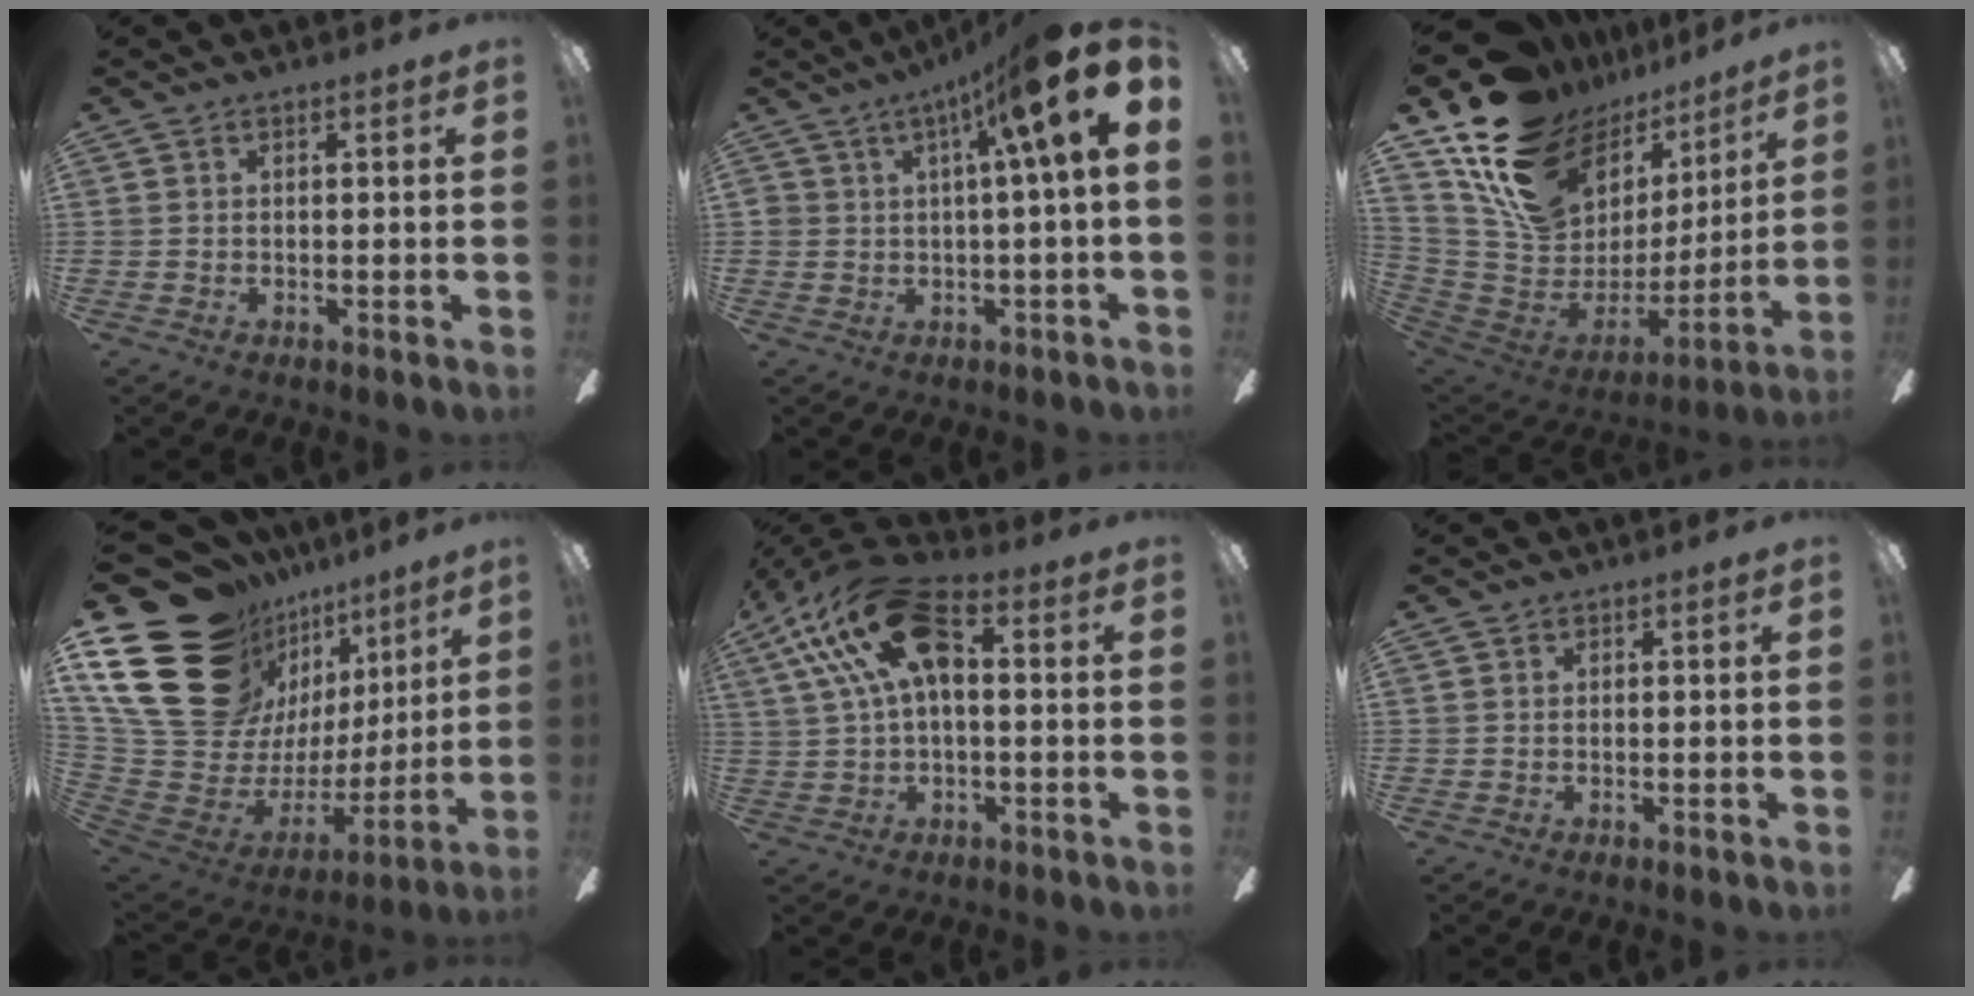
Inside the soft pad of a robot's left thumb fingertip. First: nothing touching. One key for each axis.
{"total": 13.9, "fx": 5.7, "fy": 2.5, "fz": 12.4, "tx": -0.190, "ty": -0.031, "tz": 0.080}
{"total": 20.8, "fx": 13.0, "fy": 13.2, "fz": 9.5, "tx": -0.175, "ty": -0.078, "tz": 0.258}
{"total": 27.3, "fx": 14.3, "fy": 17.3, "fz": 15.5, "tx": -0.280, "ty": -0.102, "tz": 0.306}
{"total": 20.5, "fx": 5.8, "fy": 10.4, "fz": 16.7, "tx": -0.335, "ty": -0.007, "tz": 0.095}
{"total": 0.0}